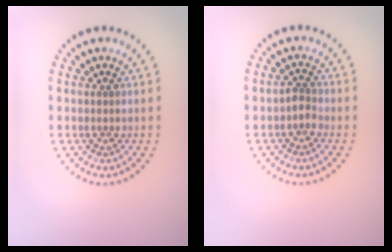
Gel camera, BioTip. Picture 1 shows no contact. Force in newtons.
{"total": 1.3, "press": 1.1, "slide": 0.7}